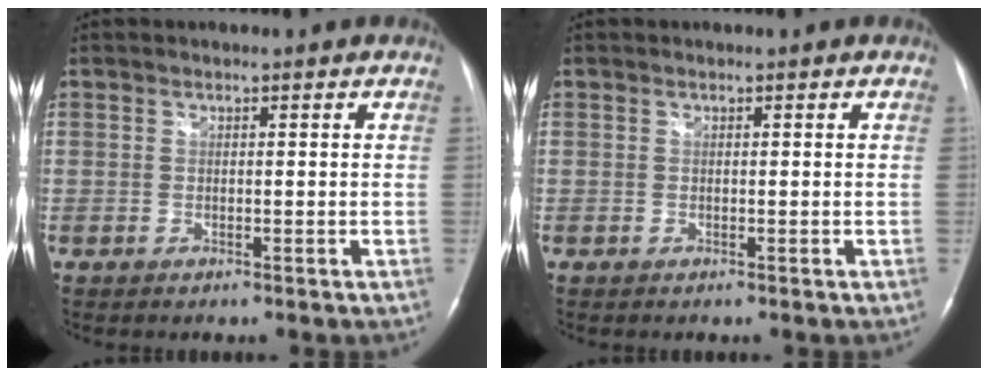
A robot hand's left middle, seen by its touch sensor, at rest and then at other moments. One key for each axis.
{"total": 0.0}